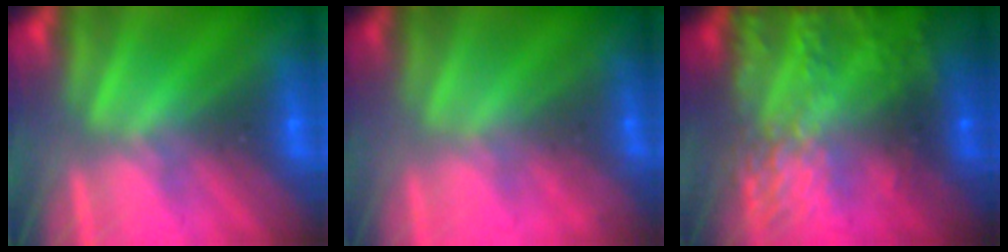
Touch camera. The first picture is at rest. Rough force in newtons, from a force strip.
{"total": 1.8}
{"total": 8.4}